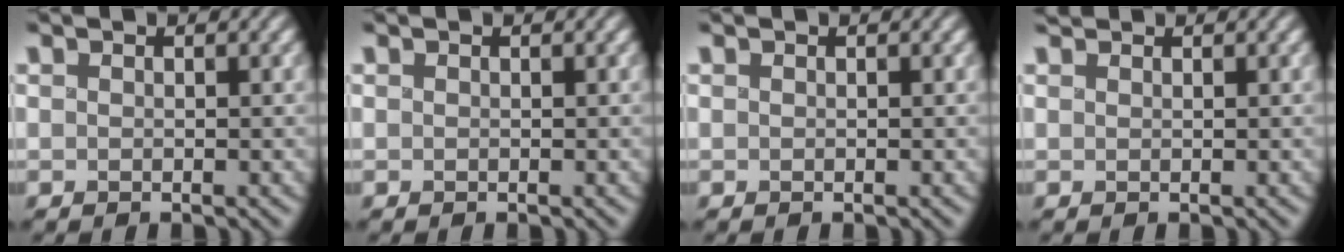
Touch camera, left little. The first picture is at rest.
{"total": 0.0}
{"total": 0.0}
{"total": 0.8, "force": [0.7, 0.2, 0.1], "torque": [-0.005, 0.007, 0.016]}